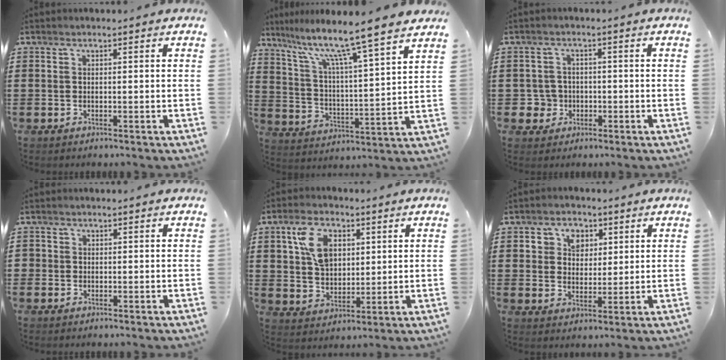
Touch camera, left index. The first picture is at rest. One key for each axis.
{"total": 9.8, "fx": 8.1, "fy": -0.8, "fz": 5.5, "tx": -0.130, "ty": -0.062, "tz": 0.126}
{"total": 3.3, "fx": -1.0, "fy": 3.1, "fz": 0.6, "tx": -0.032, "ty": 0.003, "tz": -0.025}
{"total": 0.9, "fx": -0.1, "fy": 0.9, "fz": 0.0, "tx": -0.004, "ty": 0.005, "tz": -0.003}
{"total": 7.9, "fx": 2.9, "fy": 5.1, "fz": 5.3, "tx": -0.104, "ty": 0.011, "tz": 0.050}
{"total": 4.6, "fx": 2.3, "fy": 3.7, "fz": 1.3, "tx": -0.037, "ty": 0.013, "tz": 0.038}